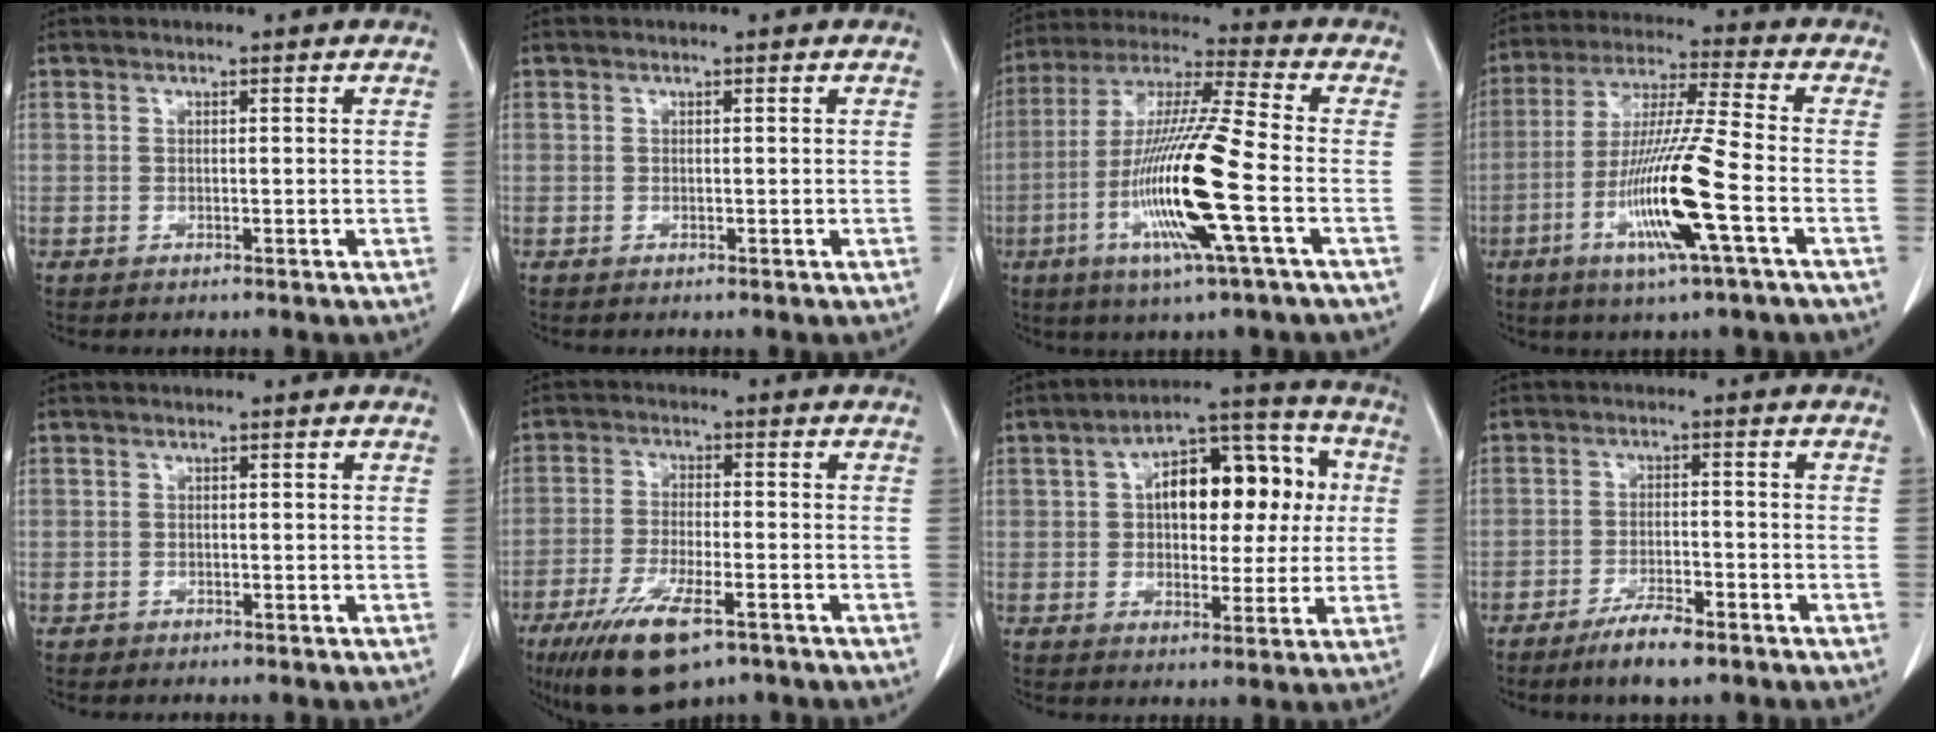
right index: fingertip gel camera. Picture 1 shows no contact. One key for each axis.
{"total": 0.0}
{"total": 17.0, "fx": -4.7, "fy": -0.2, "fz": 16.3, "tx": -0.329, "ty": -0.015, "tz": -0.097}
{"total": 14.3, "fx": -4.9, "fy": -0.6, "fz": 13.5, "tx": -0.271, "ty": -0.017, "tz": -0.097}
{"total": 0.9, "fx": -0.5, "fy": 0.7, "fz": -0.1, "tx": -0.003, "ty": 0.004, "tz": -0.009}
{"total": 11.5, "fx": -7.0, "fy": 3.3, "fz": 8.6, "tx": -0.160, "ty": -0.022, "tz": -0.115}
{"total": 14.9, "fx": 2.3, "fy": 7.4, "fz": 12.8, "tx": -0.186, "ty": 0.049, "tz": 0.036}
{"total": 5.9, "fx": -4.2, "fy": 1.1, "fz": 4.0, "tx": -0.075, "ty": -0.007, "tz": -0.071}